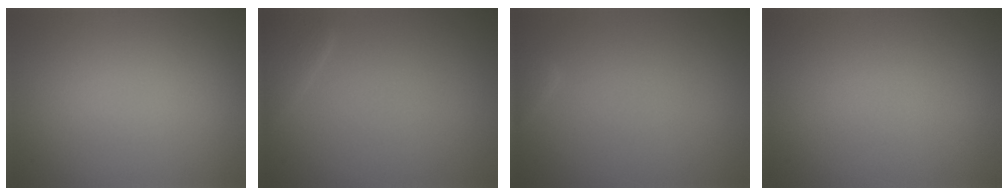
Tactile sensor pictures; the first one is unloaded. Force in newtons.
{"total": 1.4, "press": 1.4, "slide": 0.1}
{"total": 0.6, "press": 0.6, "slide": 0.1}
{"total": 0.0}